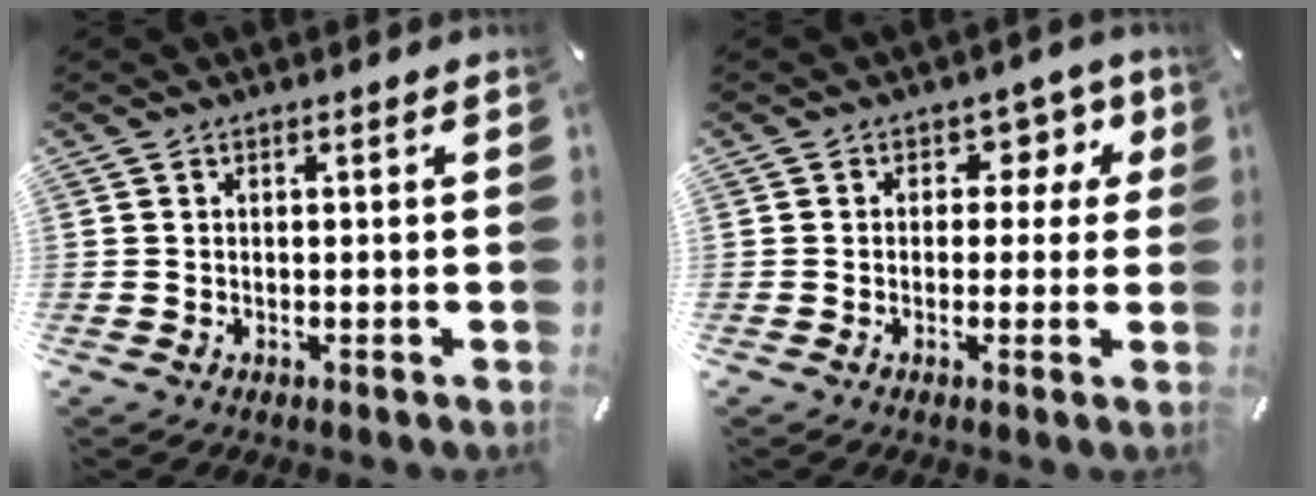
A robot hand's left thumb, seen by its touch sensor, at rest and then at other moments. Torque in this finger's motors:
{"motor_torque": [0.05, -0.29, 0.15, 0.15, -0.01]}